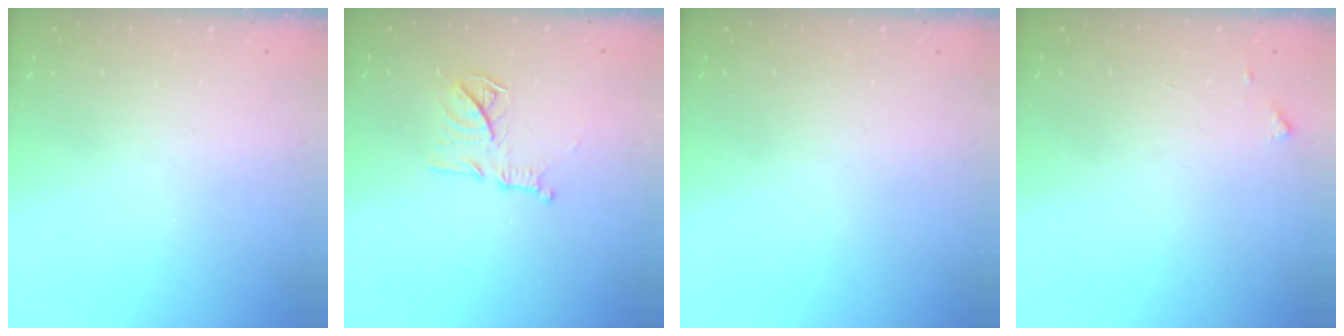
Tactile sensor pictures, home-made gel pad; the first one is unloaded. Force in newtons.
{"total": 12.5, "press": 12.5, "slide": 0.8}
{"total": 0.0}
{"total": 4.5, "press": 4.4, "slide": 0.5}